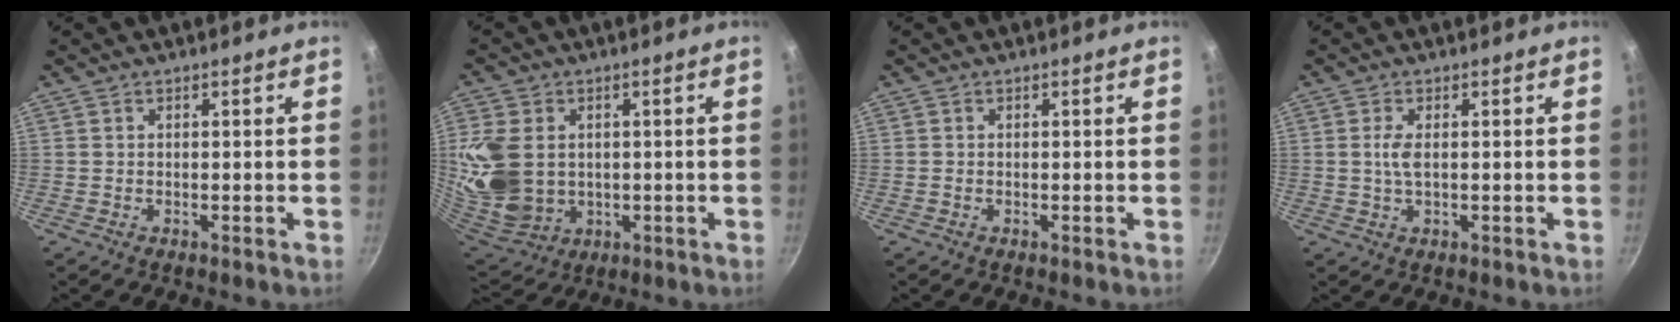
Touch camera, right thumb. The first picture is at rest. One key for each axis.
{"total": 15.7, "fx": 1.6, "fy": 12.0, "fz": 10.0, "tx": -0.215, "ty": -0.019, "tz": 0.048}
{"total": 0.0}
{"total": 2.7, "fx": 0.3, "fy": 1.0, "fz": 2.5, "tx": -0.055, "ty": 0.000, "tz": 0.003}